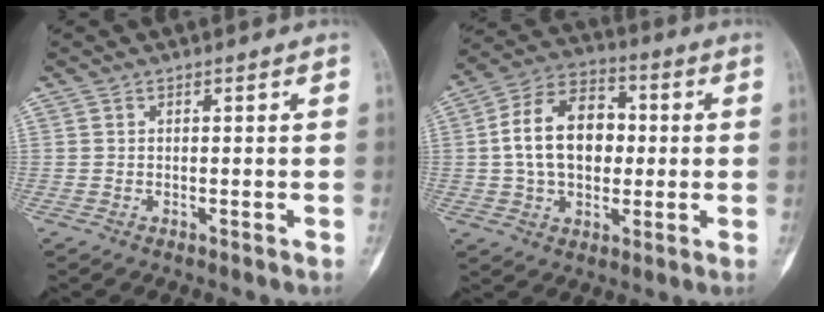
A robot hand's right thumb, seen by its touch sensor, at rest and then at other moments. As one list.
[{"total": 15.4, "force": [0.6, 10.5, 11.2], "torque": [-0.166, 0.026, 0.006]}]